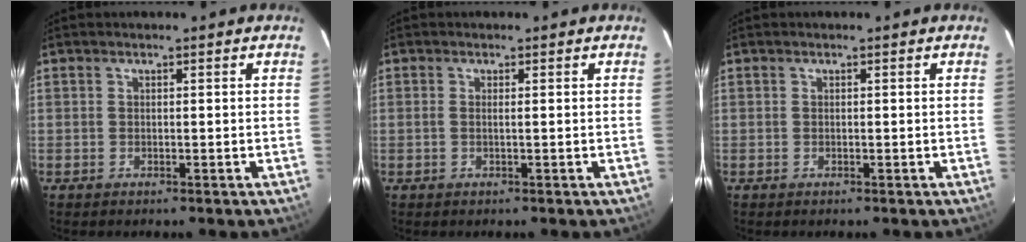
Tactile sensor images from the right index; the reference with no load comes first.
{"total": 0.7, "force": [0.0, -0.2, 0.7], "torque": [-0.014, 0.000, -0.003]}
{"total": 0.0}